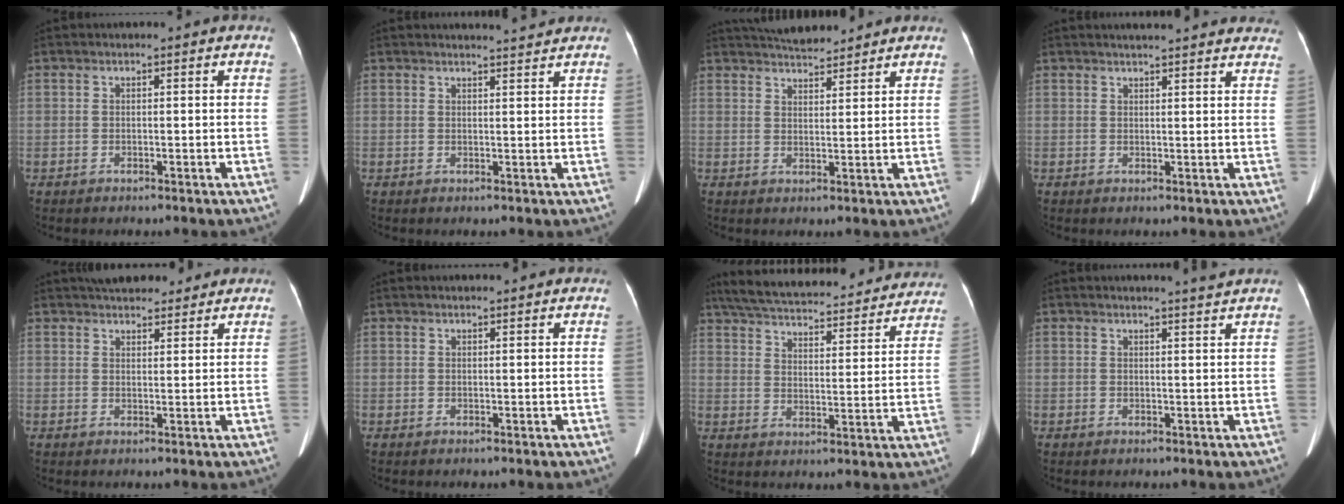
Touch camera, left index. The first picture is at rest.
{"total": 3.4, "force": [3.3, -0.3, 0.6], "torque": [-0.012, 0.002, 0.043]}
{"total": 8.2, "force": [7.8, 1.4, 2.4], "torque": [-0.045, 0.012, 0.121]}
{"total": 14.6, "force": [13.4, 2.1, 5.3], "torque": [-0.060, 0.018, 0.151]}
{"total": 8.9, "force": [7.8, 2.7, 3.3], "torque": [-0.044, 0.021, 0.108]}
{"total": 3.4, "force": [3.1, 0.3, 1.2], "torque": [-0.017, 0.021, 0.039]}
{"total": 29.3, "force": [26.2, 6.4, 11.4], "torque": [-0.201, -0.012, 0.333]}
{"total": 2.8, "force": [2.5, -1.1, 0.6], "torque": [-0.014, -0.012, 0.032]}